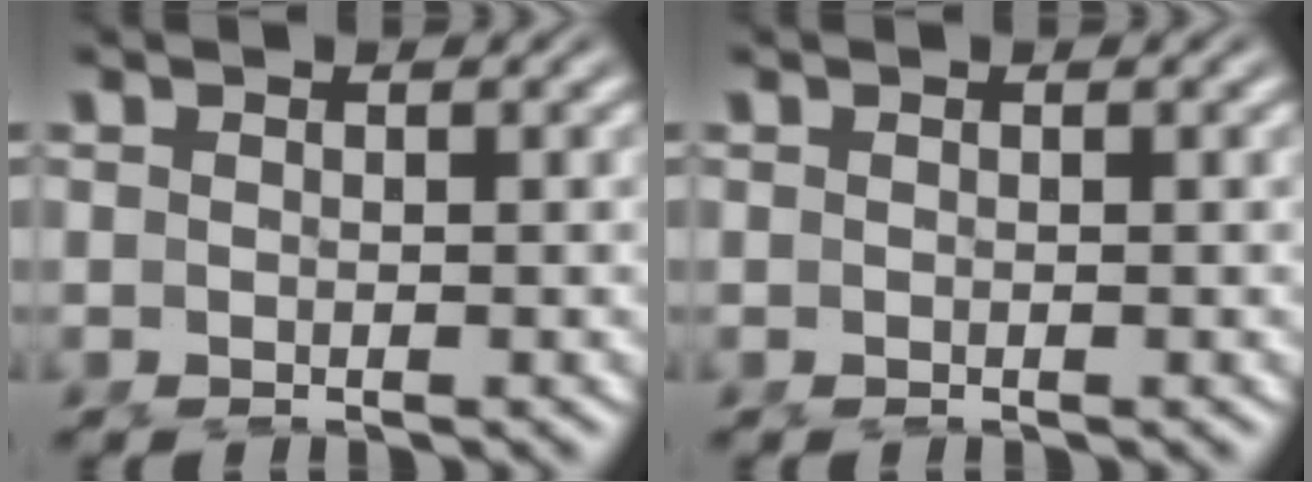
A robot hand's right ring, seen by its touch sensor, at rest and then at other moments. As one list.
[{"total": 0.0}]